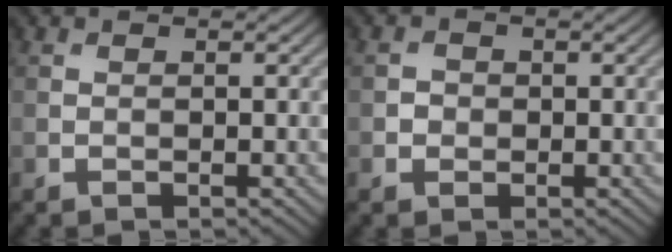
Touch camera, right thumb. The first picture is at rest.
{"total": 1.2, "force": [-0.2, 1.2, 0.3], "torque": [-0.002, -0.002, -0.007]}